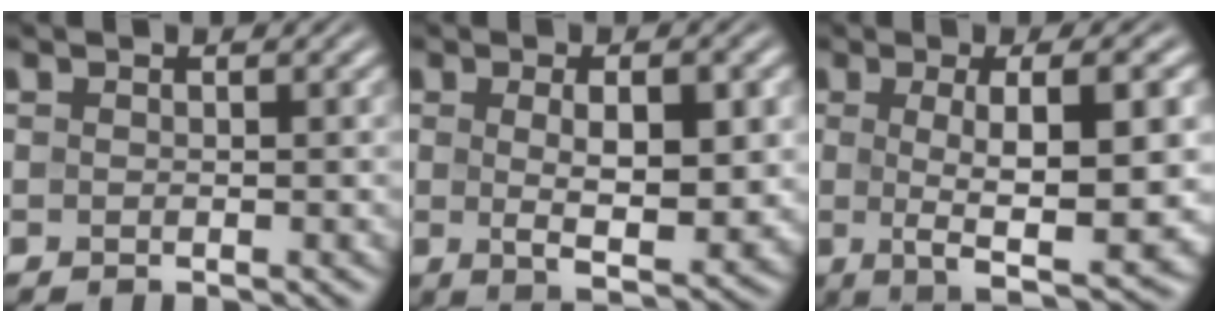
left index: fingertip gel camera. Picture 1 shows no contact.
{"total": 6.3, "force": [0.5, 2.2, 5.9], "torque": [-0.093, -0.008, 0.013]}
{"total": 10.4, "force": [0.2, 2.8, 10.0], "torque": [-0.138, -0.001, 0.001]}